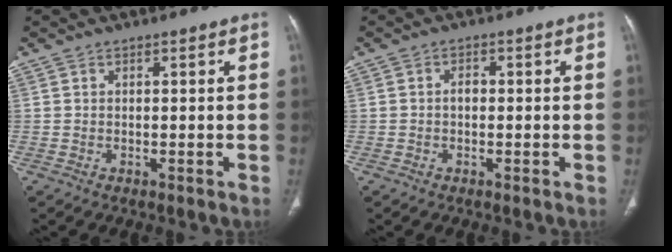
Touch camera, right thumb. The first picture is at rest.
{"total": 2.3, "force": [-0.4, 1.6, 1.6], "torque": [-0.018, 0.009, -0.011]}